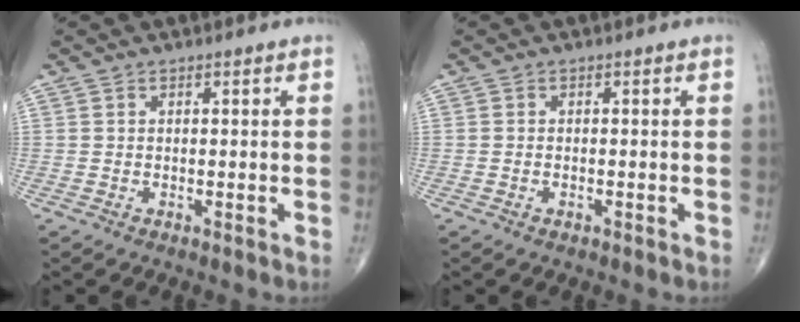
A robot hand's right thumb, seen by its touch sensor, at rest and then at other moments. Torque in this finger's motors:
{"motor_torque": [-0.19, -0.24, 0.02, 0.15, 0.02]}